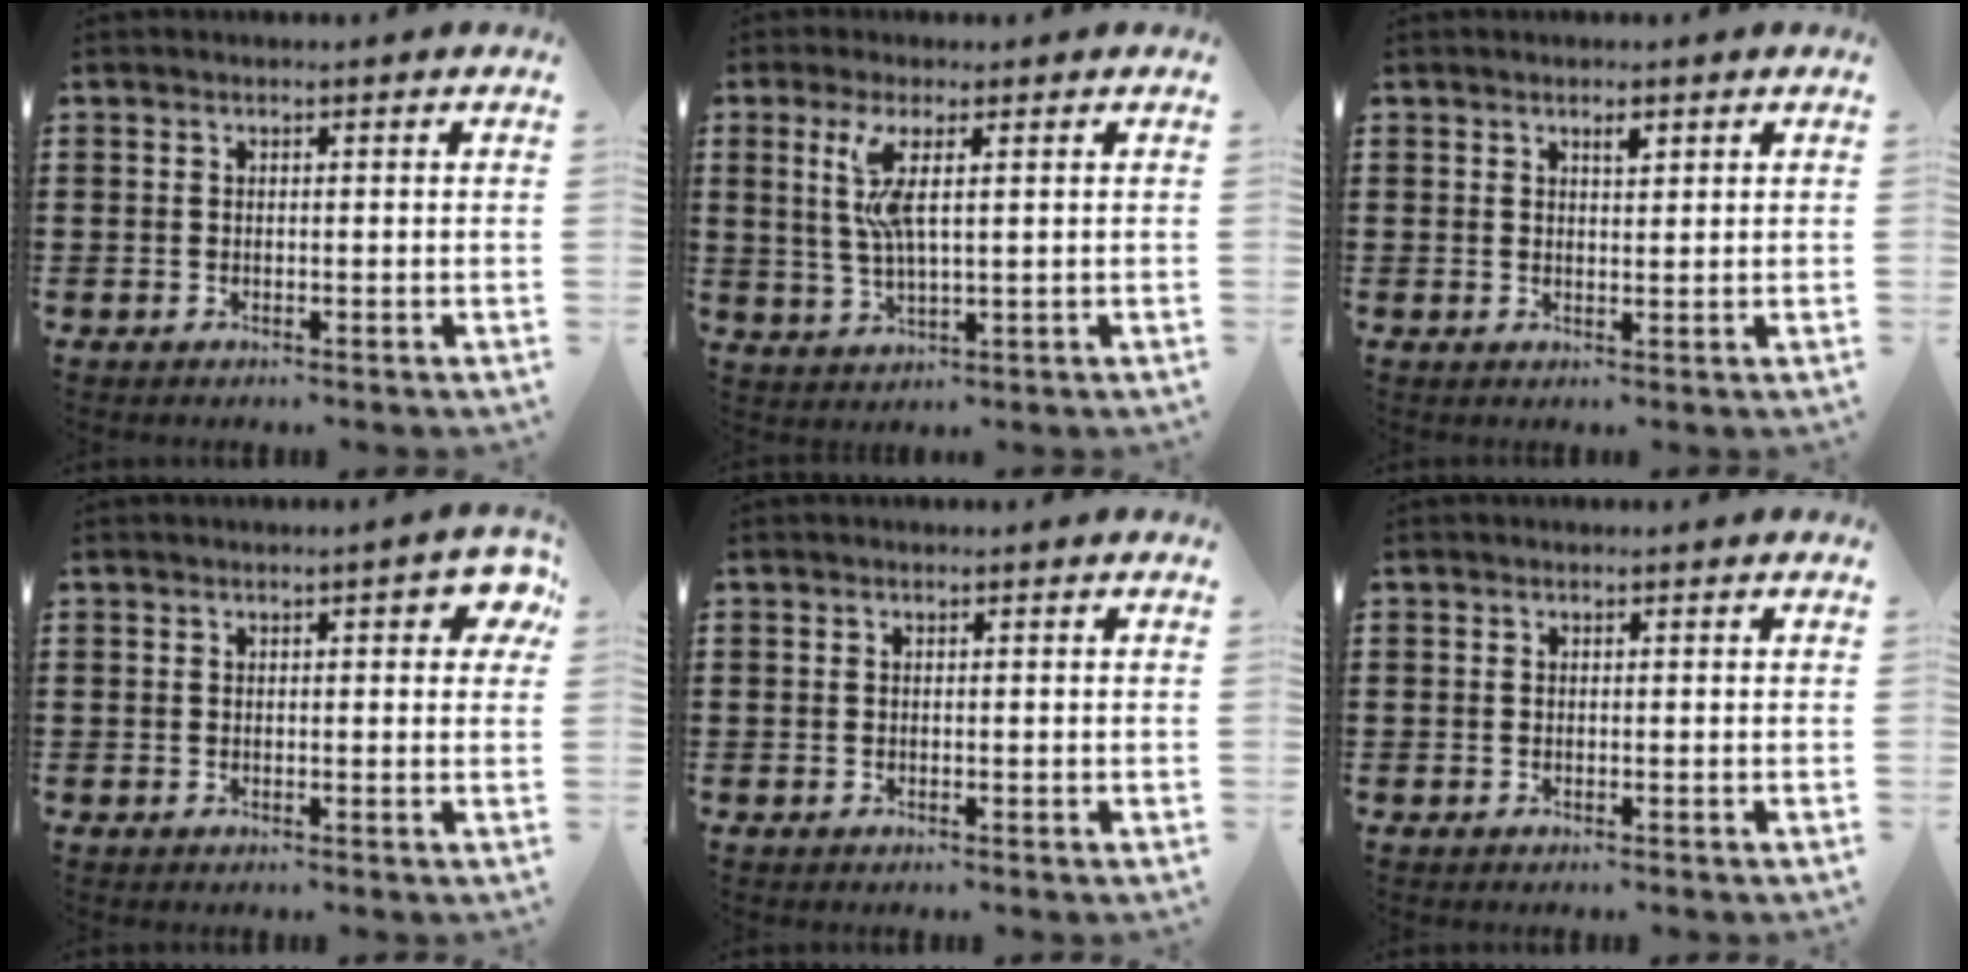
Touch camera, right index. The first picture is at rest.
{"total": 6.0, "force": [1.7, 1.2, 5.6], "torque": [-0.128, -0.005, 0.023]}
{"total": 1.5, "force": [1.1, 0.4, 1.0], "torque": [-0.012, -0.001, 0.018]}
{"total": 3.0, "force": [0.9, 0.9, 2.7], "torque": [-0.040, 0.001, 0.011]}
{"total": 0.0}
{"total": 0.0}